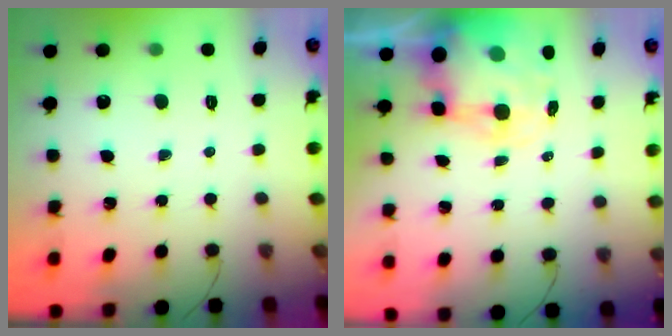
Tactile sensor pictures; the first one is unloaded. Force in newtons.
{"total": 9.6, "press": 9.2, "slide": 2.4}